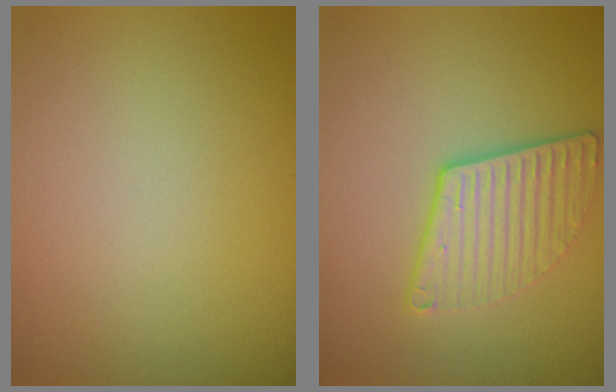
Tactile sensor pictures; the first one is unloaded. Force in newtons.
{"total": 2.8, "press": 2.3, "slide": 1.6}